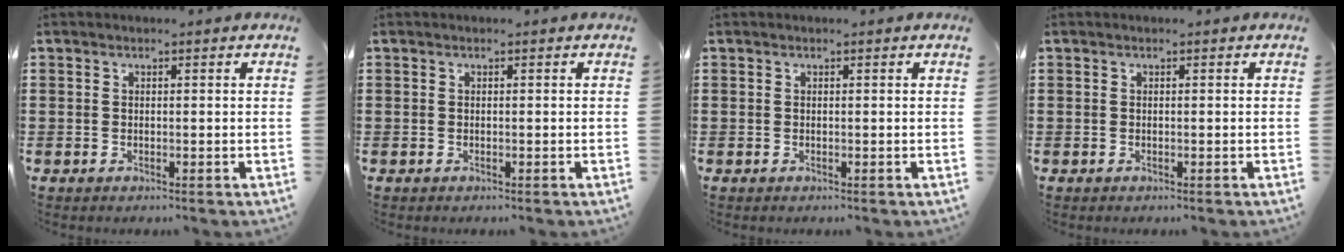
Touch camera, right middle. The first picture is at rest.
{"total": 0.0}
{"total": 0.0}
{"total": 0.0}